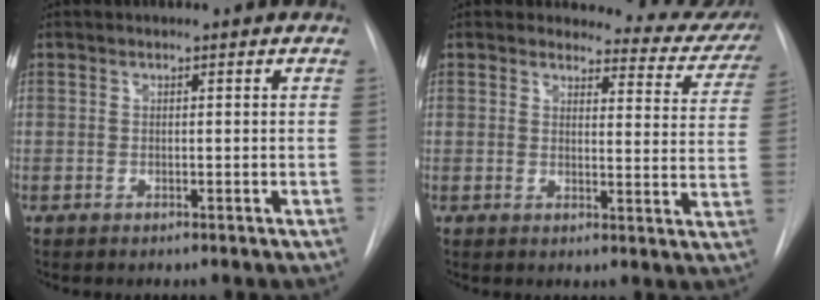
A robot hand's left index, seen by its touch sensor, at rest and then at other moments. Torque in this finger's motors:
{"motor_torque": [0.84, -1.30, 0.00, -0.06]}